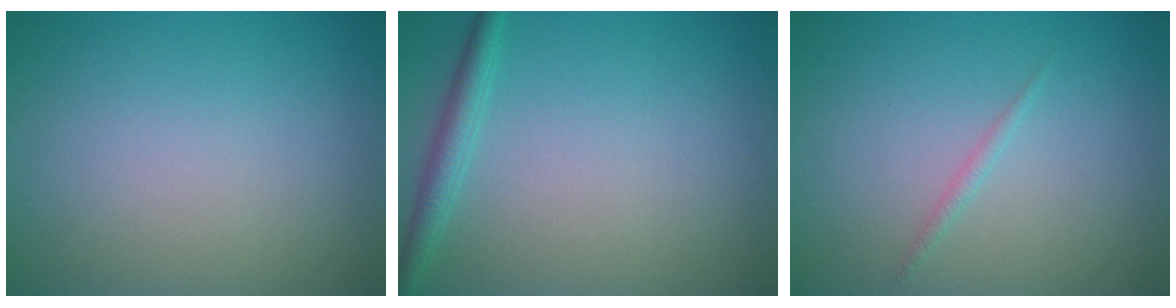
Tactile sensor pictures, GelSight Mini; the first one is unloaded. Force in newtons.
{"total": 2.1, "press": 2.1, "slide": 0.1}
{"total": 0.7, "press": 0.7, "slide": 0.1}